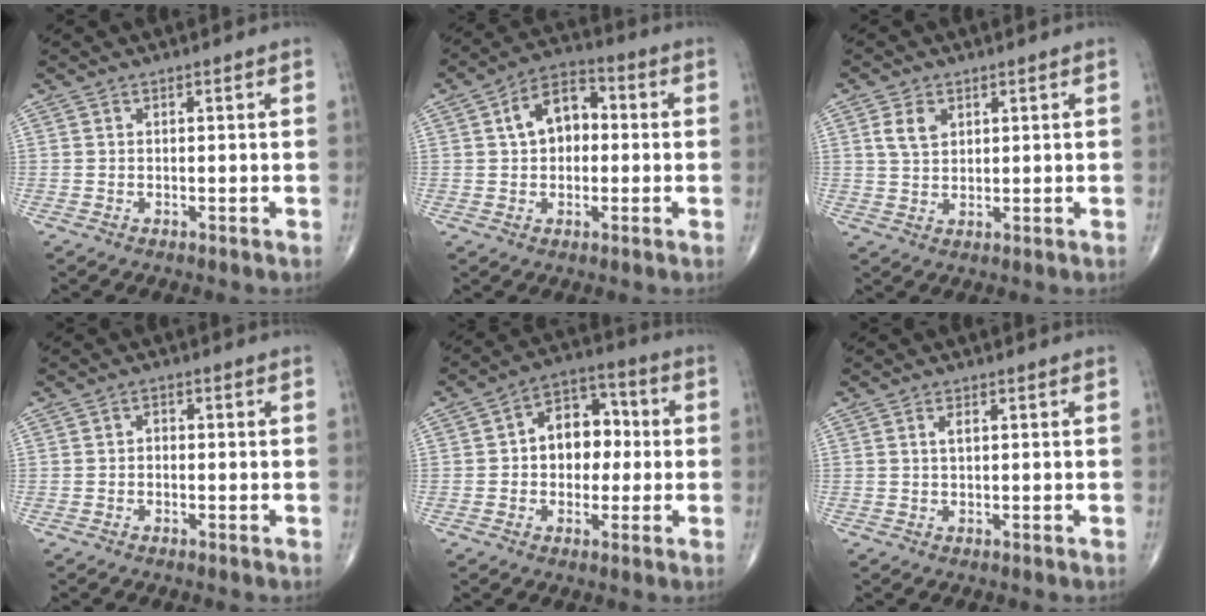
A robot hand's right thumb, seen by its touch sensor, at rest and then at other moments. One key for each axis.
{"total": 9.4, "fx": 1.1, "fy": 6.3, "fz": 6.9, "tx": -0.092, "ty": 0.026, "tz": 0.009}
{"total": 4.3, "fx": 1.8, "fy": 2.9, "fz": 2.7, "tx": -0.043, "ty": -0.005, "tz": 0.037}
{"total": 1.2, "fx": -0.3, "fy": 0.9, "fz": 0.7, "tx": -0.001, "ty": 0.006, "tz": -0.010}
{"total": 10.8, "fx": 0.4, "fy": 7.8, "fz": 7.4, "tx": -0.067, "ty": 0.031, "tz": -0.004}
{"total": 1.4, "fx": 0.3, "fy": 0.6, "fz": 1.2, "tx": -0.022, "ty": 0.004, "tz": 0.006}